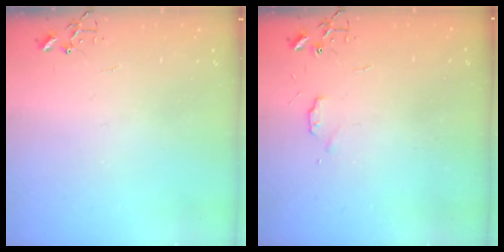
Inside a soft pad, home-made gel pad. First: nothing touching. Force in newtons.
{"total": 4.7, "press": 4.6, "slide": 0.7}